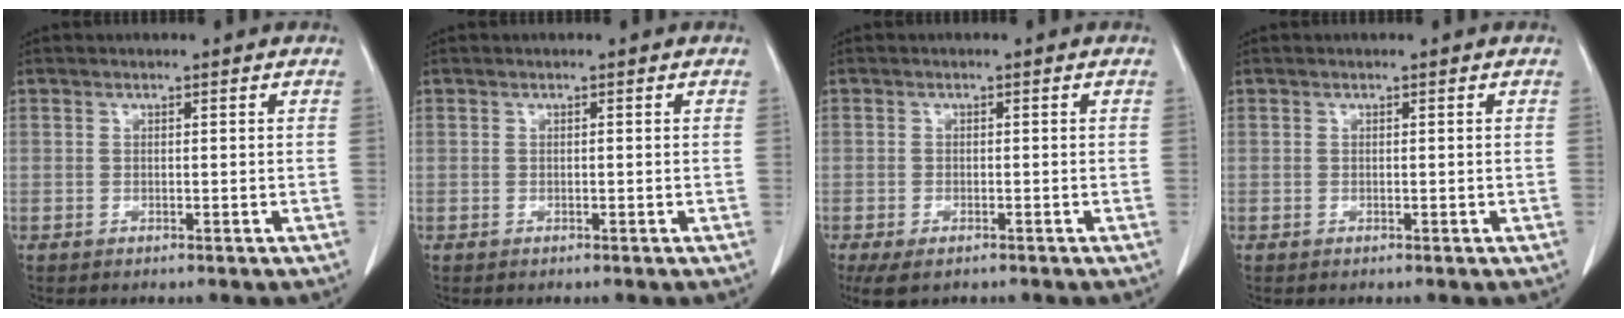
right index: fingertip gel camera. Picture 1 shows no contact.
{"total": 0.0}
{"total": 4.0, "force": [-2.7, 1.6, 2.4], "torque": [-0.047, -0.012, -0.039]}
{"total": 0.0}